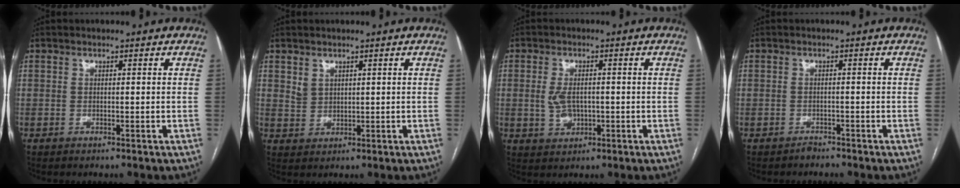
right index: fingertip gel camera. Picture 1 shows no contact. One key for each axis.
{"total": 2.1, "fx": 1.3, "fy": 1.5, "fz": 0.5, "tx": -0.008, "ty": 0.001, "tz": 0.029}
{"total": 3.9, "fx": -0.3, "fy": 2.2, "fz": 3.2, "tx": -0.065, "ty": 0.002, "tz": 0.000}
{"total": 1.0, "fx": -1.0, "fy": 0.2, "fz": -0.2, "tx": 0.001, "ty": -0.004, "tz": -0.017}